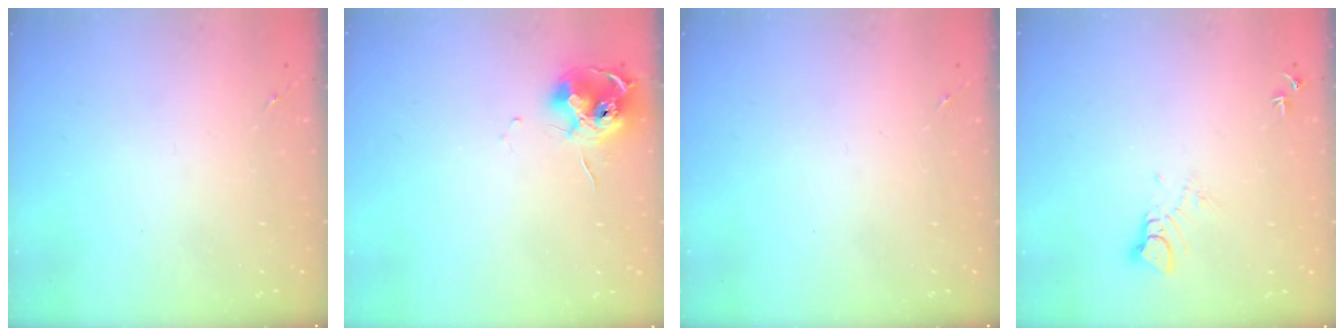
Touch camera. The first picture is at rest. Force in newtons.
{"total": 11.9, "press": 11.8, "slide": 1.2}
{"total": 0.0}
{"total": 4.7, "press": 4.7, "slide": 0.3}